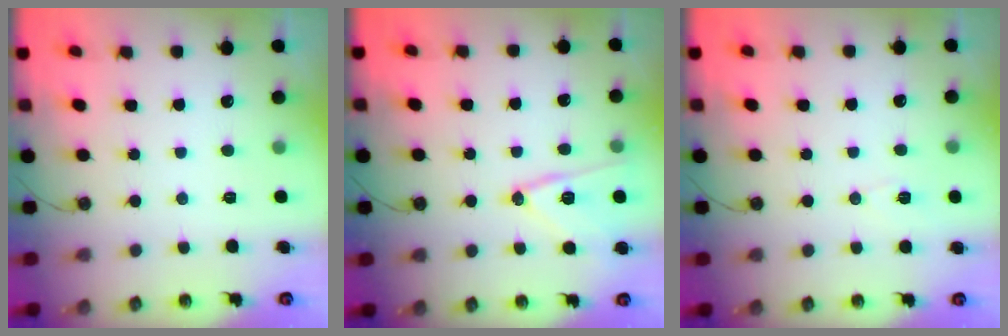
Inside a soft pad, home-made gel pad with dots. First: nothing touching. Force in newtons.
{"total": 13.3, "press": 13.3, "slide": 1.4}
{"total": 4.1, "press": 3.1, "slide": 2.6}